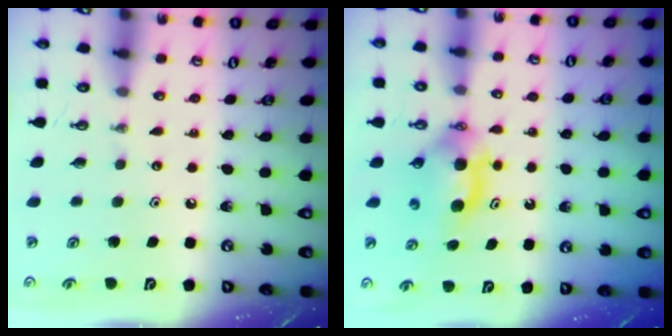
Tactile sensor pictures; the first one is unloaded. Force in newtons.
{"total": 6.7, "press": 5.7, "slide": 3.5}